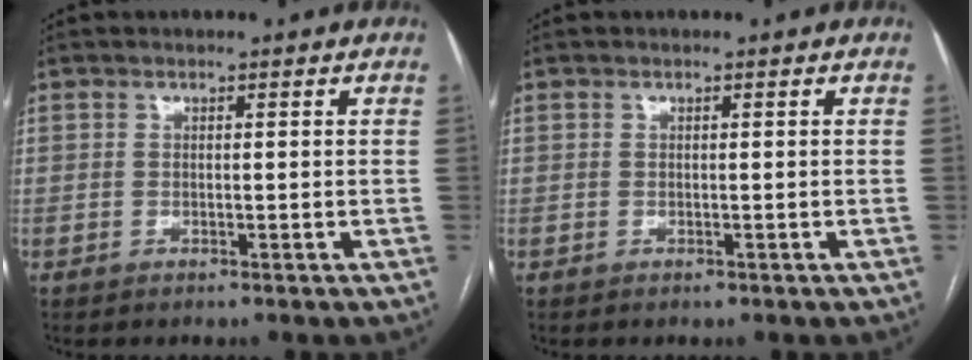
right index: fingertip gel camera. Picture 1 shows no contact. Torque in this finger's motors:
{"motor_torque": [0.04, -0.05, 0.00, 0.00]}